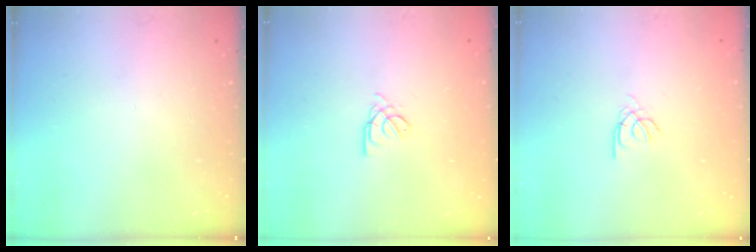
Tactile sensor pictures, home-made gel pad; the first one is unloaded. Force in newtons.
{"total": 2.5, "press": 2.5, "slide": 0.5}
{"total": 2.2, "press": 2.2, "slide": 0.2}